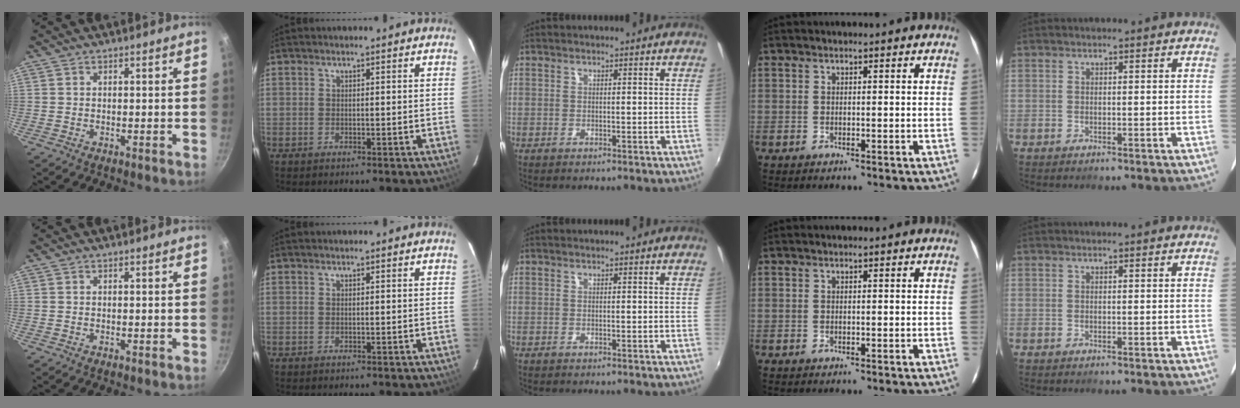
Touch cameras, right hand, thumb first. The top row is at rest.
{}